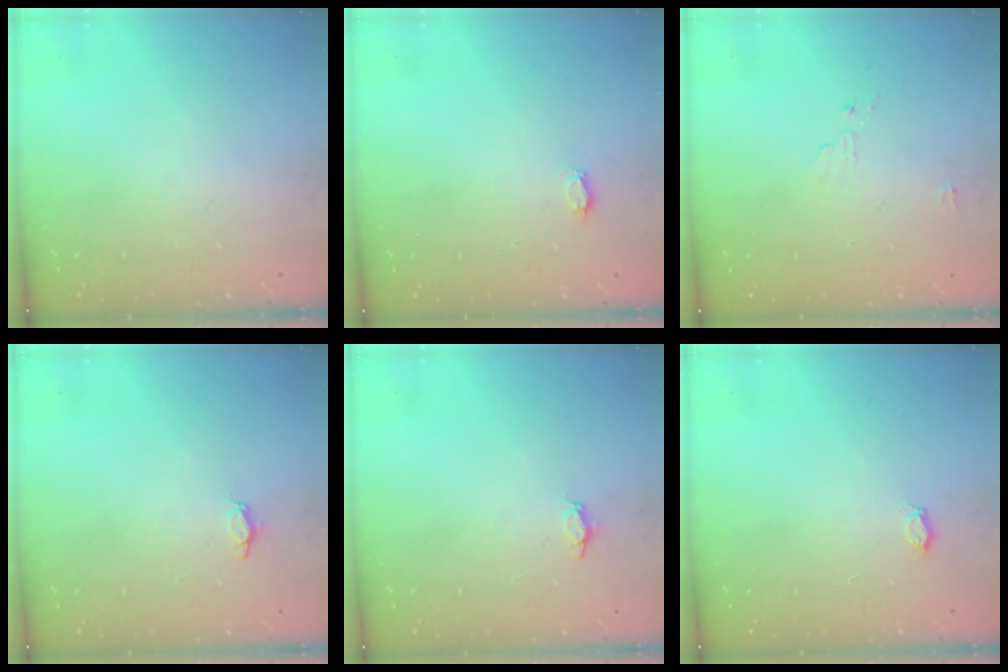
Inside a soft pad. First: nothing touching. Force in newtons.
{"total": 2.3, "press": 2.3, "slide": 0.3}
{"total": 3.9, "press": 3.9, "slide": 0.3}
{"total": 2.8, "press": 2.8, "slide": 0.3}
{"total": 2.8, "press": 2.8, "slide": 0.3}
{"total": 2.7, "press": 2.7, "slide": 0.3}